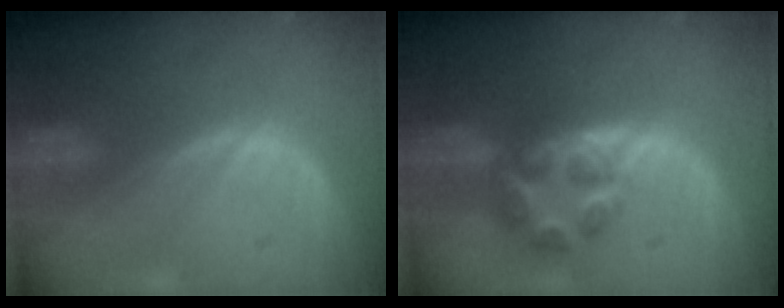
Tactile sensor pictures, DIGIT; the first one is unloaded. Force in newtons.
{"total": 6.8, "press": 5.8, "slide": 3.6}